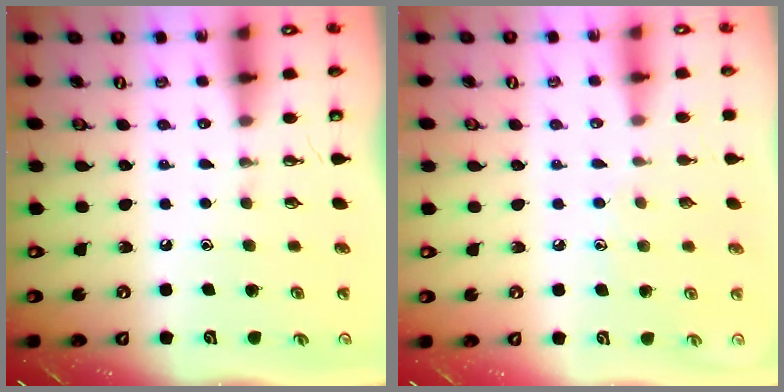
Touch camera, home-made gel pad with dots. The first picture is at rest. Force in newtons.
{"total": 4.8, "press": 4.8, "slide": 0.6}